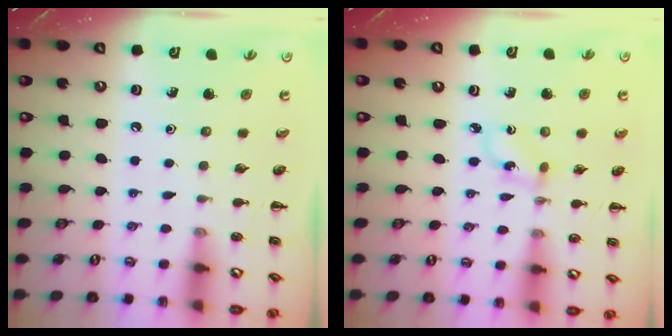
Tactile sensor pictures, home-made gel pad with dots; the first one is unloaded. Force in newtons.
{"total": 1.5, "press": 1.4, "slide": 0.4}